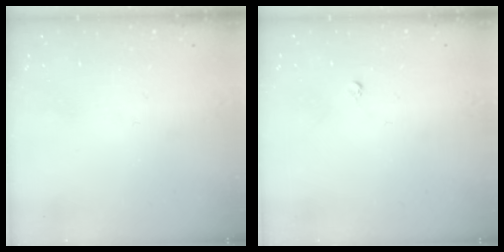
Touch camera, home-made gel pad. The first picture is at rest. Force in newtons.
{"total": 2.5, "press": 2.5, "slide": 0.2}